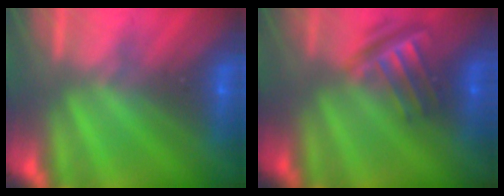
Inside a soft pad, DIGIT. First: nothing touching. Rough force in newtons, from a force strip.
{"total": 3.8}